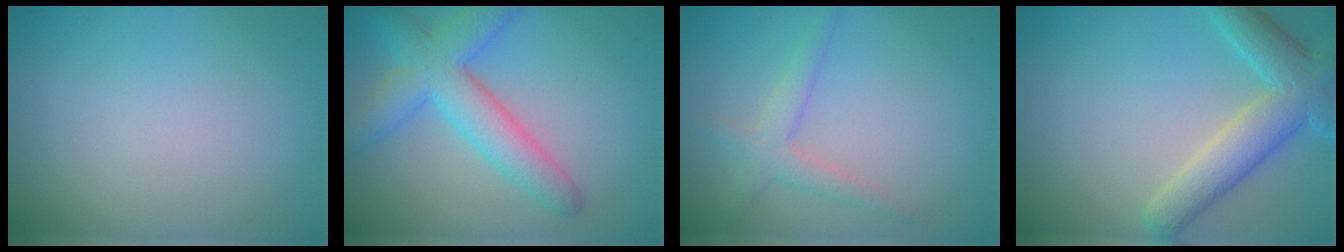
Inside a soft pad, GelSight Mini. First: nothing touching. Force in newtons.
{"total": 4.8, "press": 4.8, "slide": 0.2}
{"total": 2.4, "press": 2.4, "slide": 0.1}
{"total": 5.8, "press": 5.8, "slide": 0.3}